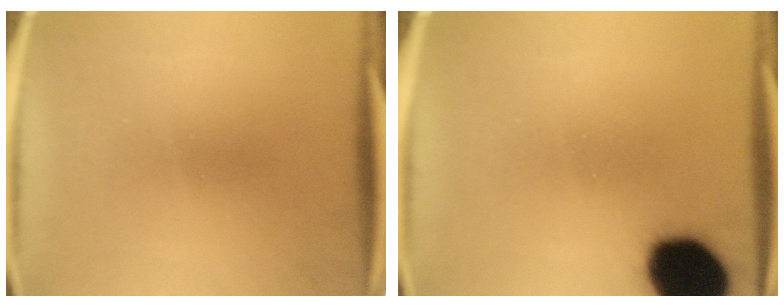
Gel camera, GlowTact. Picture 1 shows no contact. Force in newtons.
{"total": 19.0}